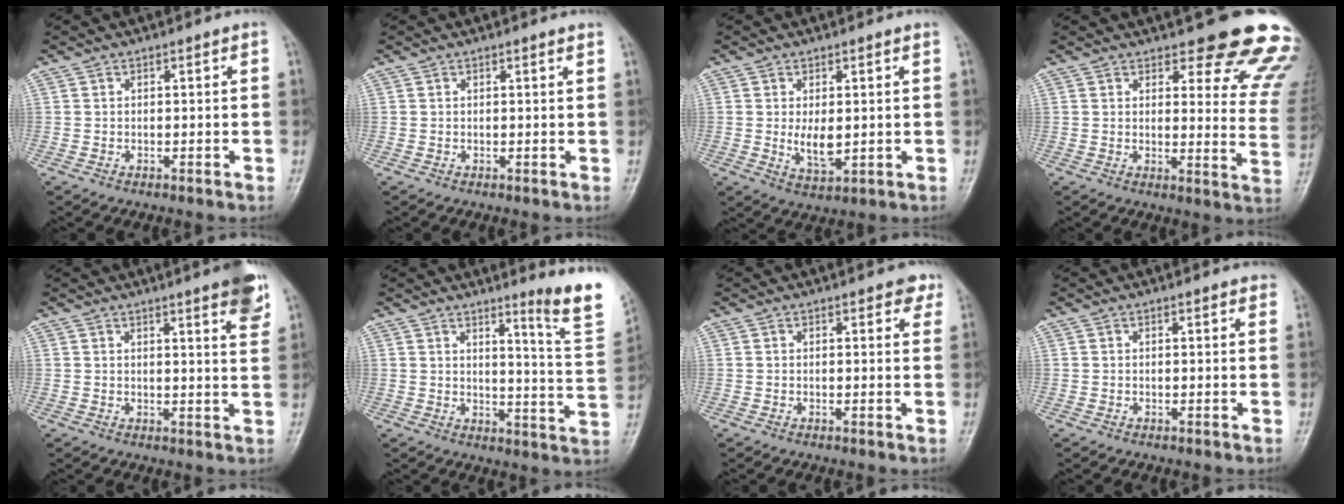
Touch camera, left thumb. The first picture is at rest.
{"total": 0.8, "force": [0.7, -0.1, 0.4], "torque": [-0.011, -0.002, 0.009]}
{"total": 4.8, "force": [0.3, 2.3, 4.1], "torque": [-0.064, -0.012, 0.015]}
{"total": 18.0, "force": [15.3, 4.8, 8.2], "torque": [-0.047, -0.114, 0.161]}
{"total": 7.4, "force": [4.6, 1.0, 5.7], "torque": [-0.060, -0.020, 0.052]}
{"total": 12.0, "force": [8.2, -0.2, 8.8], "torque": [-0.104, -0.081, 0.102]}
{"total": 2.5, "force": [1.7, 1.2, 1.4], "torque": [0.005, -0.004, 0.014]}
{"total": 1.4, "force": [1.1, 0.5, 0.6], "torque": [0.002, 0.002, 0.009]}